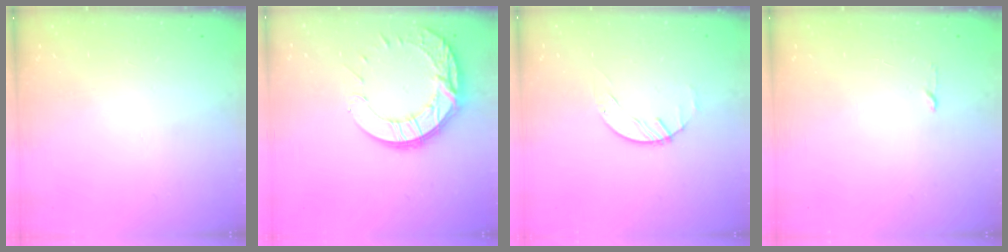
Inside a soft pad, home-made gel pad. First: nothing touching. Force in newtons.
{"total": 15.2, "press": 15.2, "slide": 1.2}
{"total": 0.6, "press": 0.6, "slide": 0.1}
{"total": 2.3, "press": 2.2, "slide": 0.3}